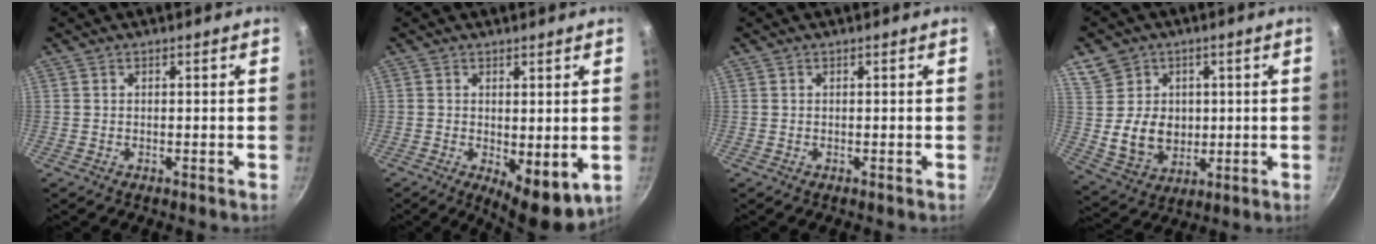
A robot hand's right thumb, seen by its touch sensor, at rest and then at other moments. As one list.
[{"total": 7.5, "force": [-0.5, 3.2, 6.8], "torque": [-0.080, -0.016, 0.002]}, {"total": 0.0}, {"total": 10.7, "force": [2.1, 9.3, 4.7], "torque": [-0.056, -0.017, 0.052]}]